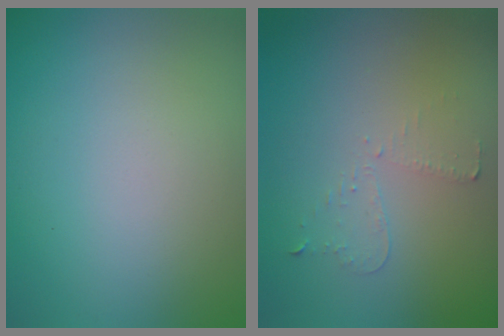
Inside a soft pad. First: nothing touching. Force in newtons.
{"total": 0.9, "press": 0.8, "slide": 0.4}